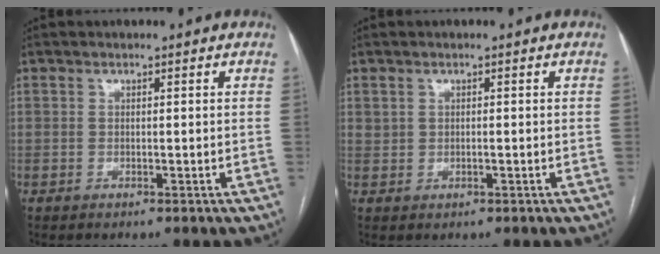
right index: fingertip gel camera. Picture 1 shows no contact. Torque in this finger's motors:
{"motor_torque": [-0.06, 0.00, 0.00, 0.00]}